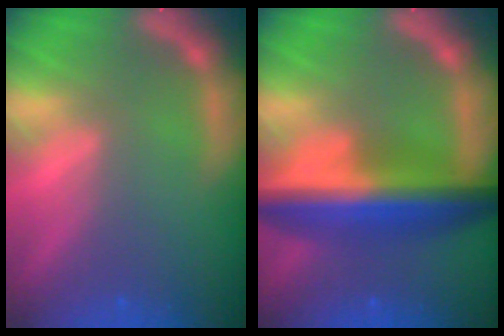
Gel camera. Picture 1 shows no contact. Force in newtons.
{"total": 9.5}